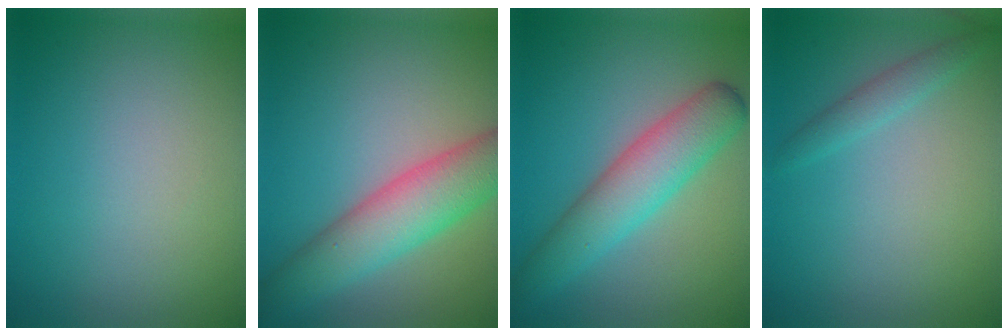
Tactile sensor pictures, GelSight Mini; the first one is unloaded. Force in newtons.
{"total": 6.6, "press": 6.6, "slide": 0.2}
{"total": 5.6, "press": 5.6, "slide": 0.2}
{"total": 1.5, "press": 1.5, "slide": 0.1}